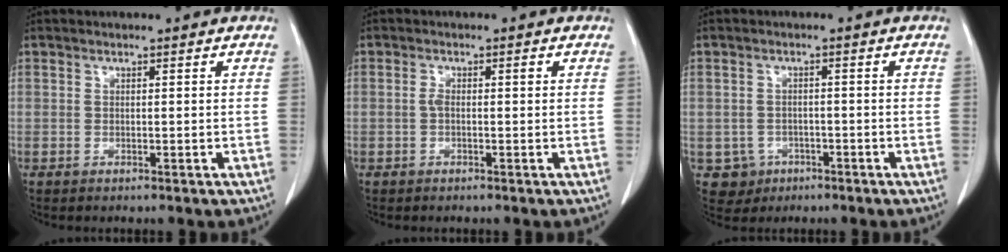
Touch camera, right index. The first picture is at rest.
{"total": 1.8, "force": [0.1, 0.6, 1.6], "torque": [-0.034, 0.008, 0.002]}
{"total": 3.9, "force": [-1.4, 3.6, 0.1], "torque": [0.002, 0.011, -0.017]}